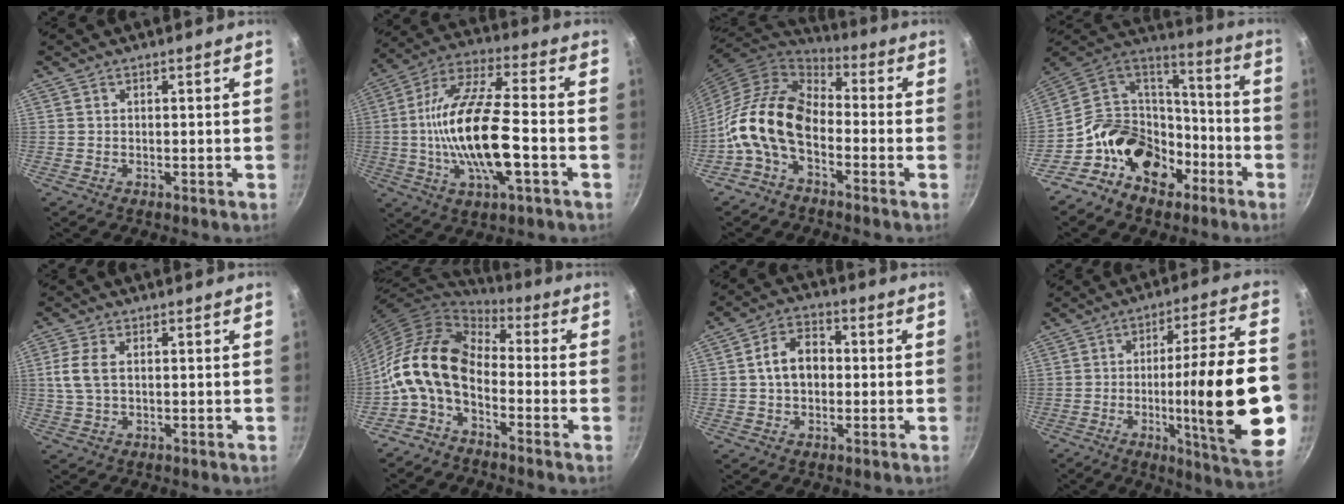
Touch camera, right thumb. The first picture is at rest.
{"total": 19.4, "force": [-3.2, 6.5, 18.0], "torque": [-0.340, 0.027, -0.070]}
{"total": 14.6, "force": [-4.5, 8.9, 10.7], "torque": [-0.182, 0.048, -0.113]}
{"total": 20.0, "force": [-9.2, 14.6, 10.0], "torque": [-0.129, 0.087, -0.162]}
{"total": 5.3, "force": [0.8, 3.0, 4.3], "torque": [-0.095, 0.006, 0.015]}
{"total": 13.9, "force": [-2.8, 8.6, 10.5], "torque": [-0.183, 0.036, -0.075]}
{"total": 8.2, "force": [0.1, 5.9, 5.7], "torque": [-0.072, 0.022, -0.007]}
{"total": 24.8, "force": [-4.7, 4.4, 23.9], "torque": [-0.343, 0.017, -0.064]}